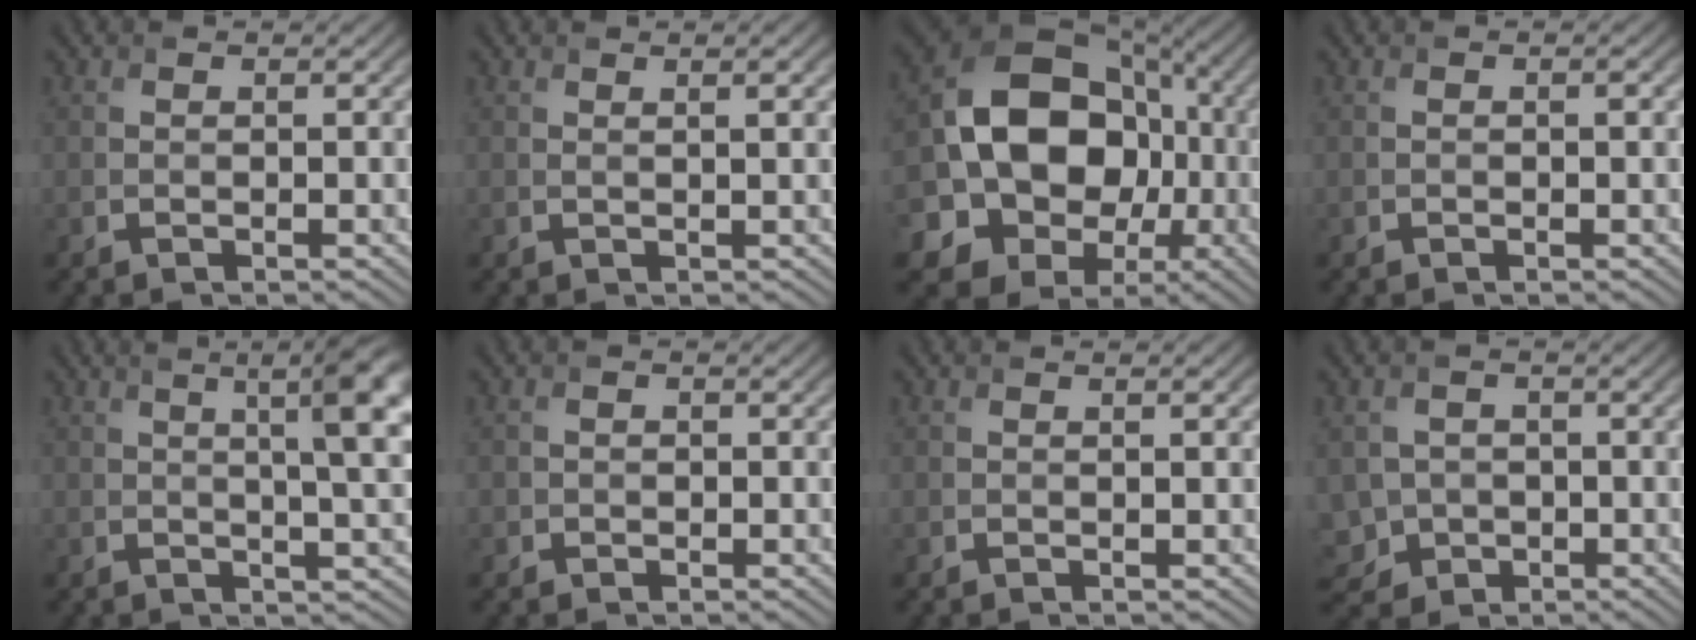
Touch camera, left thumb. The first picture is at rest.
{"total": 1.3, "force": [0.6, -0.1, 1.2], "torque": [-0.018, 0.002, 0.011]}
{"total": 19.5, "force": [-2.0, 16.2, 10.8], "torque": [-0.212, -0.027, -0.037]}
{"total": 0.6, "force": [-0.2, 0.3, 0.5], "torque": [-0.009, -0.001, -0.005]}
{"total": 8.8, "force": [2.5, 2.3, 8.1], "torque": [-0.096, 0.025, 0.028]}
{"total": 1.0, "force": [-0.6, 0.8, 0.1], "torque": [0.002, -0.002, -0.017]}
{"total": 0.8, "force": [0.3, 0.0, 0.7], "torque": [-0.010, 0.002, 0.006]}
{"total": 4.5, "force": [-1.4, 4.0, 1.6], "torque": [-0.044, -0.007, -0.039]}